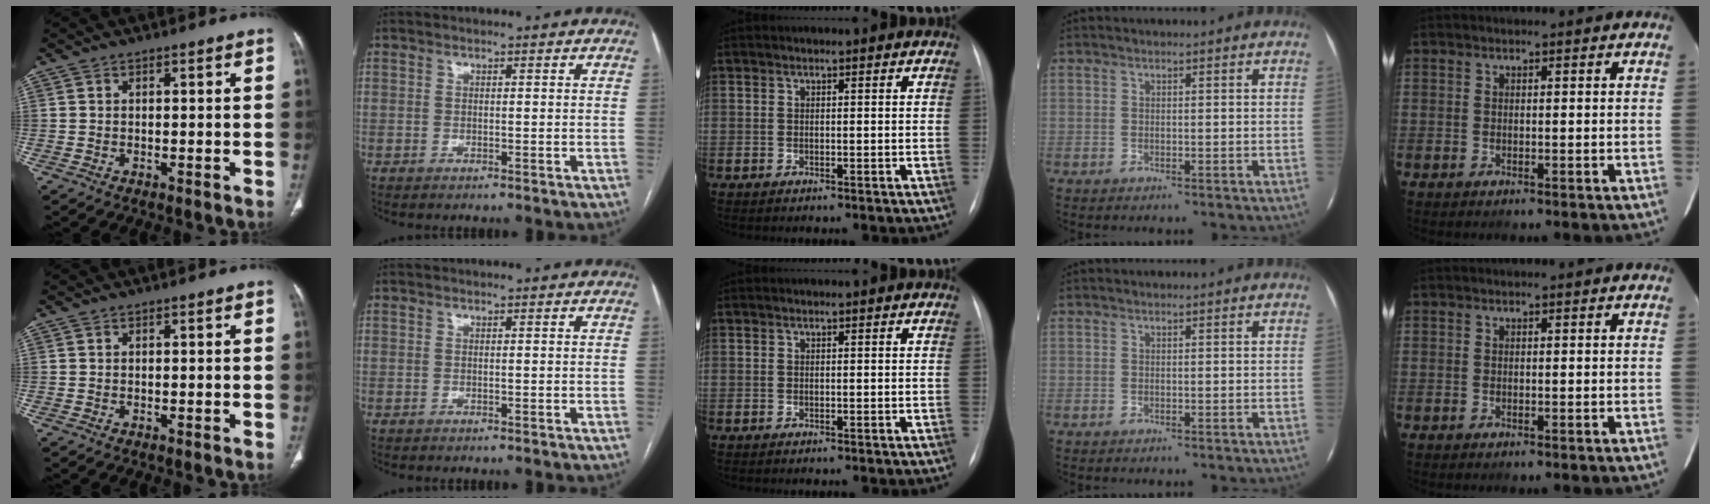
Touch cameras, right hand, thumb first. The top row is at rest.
{}